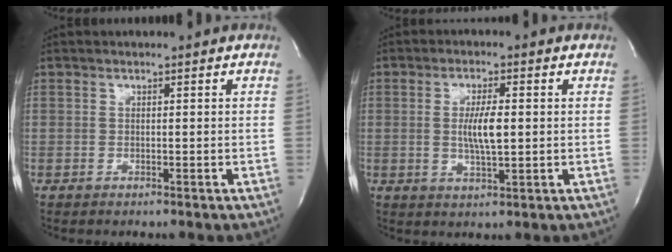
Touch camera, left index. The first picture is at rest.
{"total": 5.3, "force": [0.2, 0.9, 5.3], "torque": [-0.100, -0.002, 0.002]}